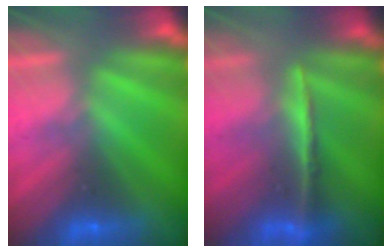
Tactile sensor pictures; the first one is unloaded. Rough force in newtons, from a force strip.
{"total": 2.0}